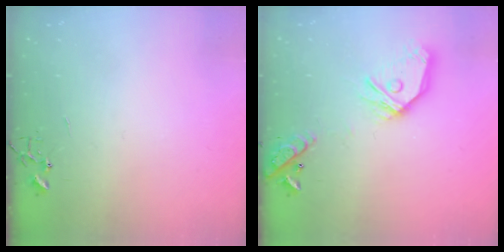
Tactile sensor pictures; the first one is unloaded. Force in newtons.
{"total": 18.6, "press": 18.4, "slide": 2.5}